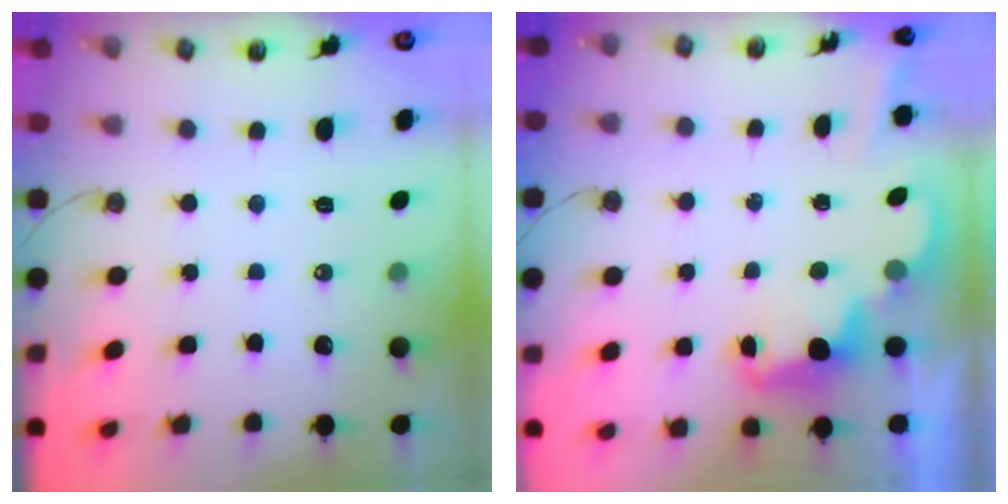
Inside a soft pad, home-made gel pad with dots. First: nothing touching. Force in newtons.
{"total": 2.5, "press": 2.4, "slide": 0.5}